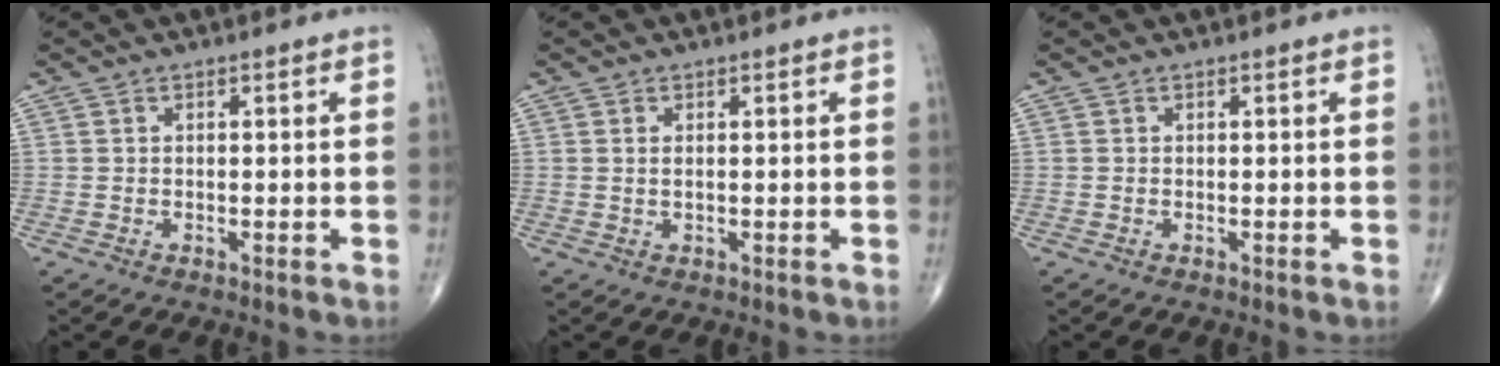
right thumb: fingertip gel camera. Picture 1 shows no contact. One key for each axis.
{"total": 0.9, "fx": 0.3, "fy": 0.3, "fz": 0.8, "tx": -0.016, "ty": 0.000, "tz": 0.006}
{"total": 0.0}